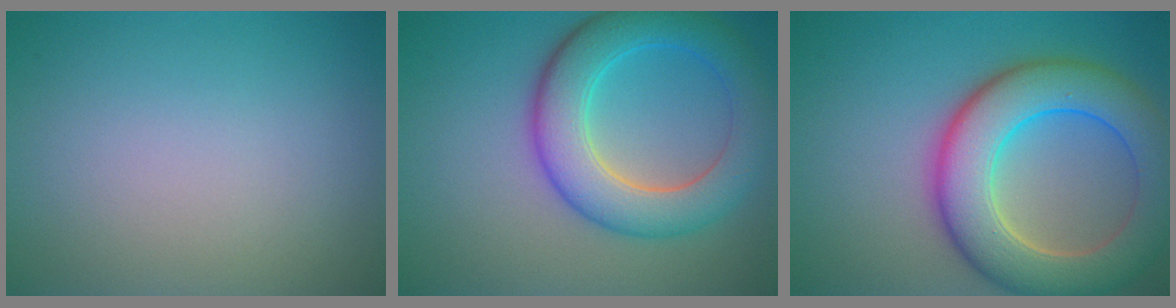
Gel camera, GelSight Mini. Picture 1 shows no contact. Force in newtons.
{"total": 7.3, "press": 7.3, "slide": 0.2}
{"total": 9.6, "press": 9.5, "slide": 0.4}